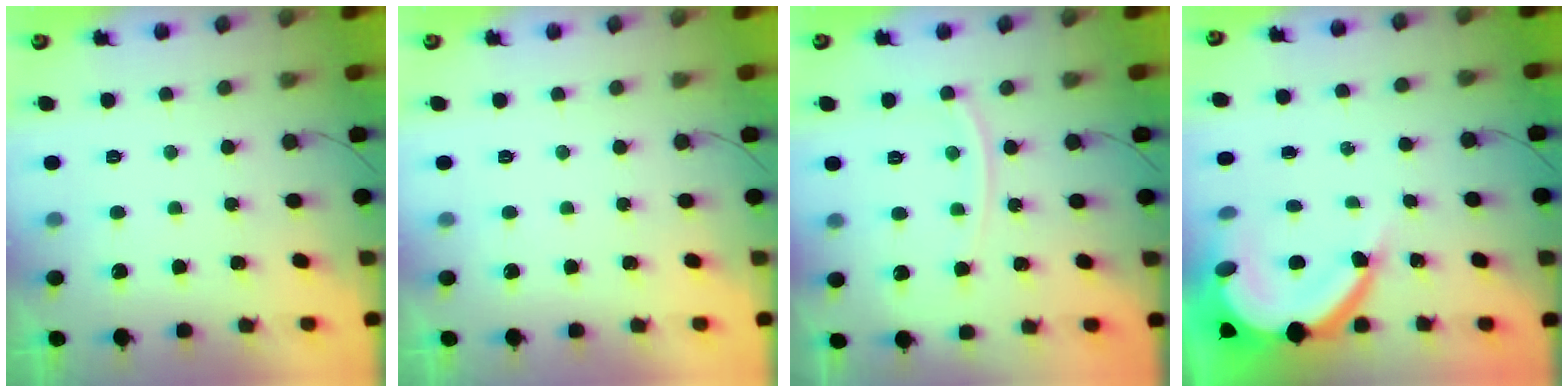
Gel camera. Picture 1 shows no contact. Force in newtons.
{"total": 0.0}
{"total": 7.3, "press": 7.2, "slide": 1.1}
{"total": 12.1, "press": 12.0, "slide": 1.3}